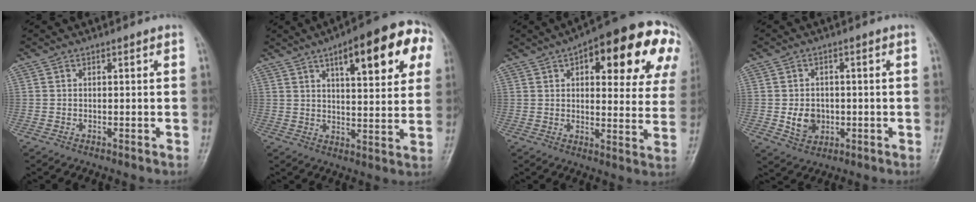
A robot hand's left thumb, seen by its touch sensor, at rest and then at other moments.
{"total": 18.3, "force": [7.7, 6.2, 15.4], "torque": [-0.170, -0.002, 0.097]}
{"total": 24.2, "force": [10.1, 9.6, 19.8], "torque": [-0.218, 0.008, 0.124]}
{"total": 5.7, "force": [-0.8, 4.7, 3.1], "torque": [-0.031, 0.002, -0.009]}